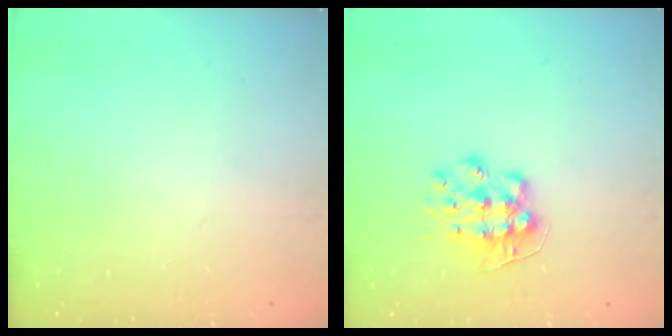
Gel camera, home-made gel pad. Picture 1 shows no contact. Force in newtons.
{"total": 8.9, "press": 8.9, "slide": 0.2}